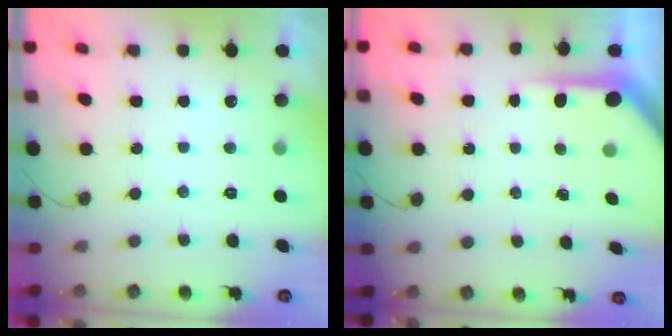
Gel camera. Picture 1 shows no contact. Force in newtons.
{"total": 6.2, "press": 6.2, "slide": 0.4}